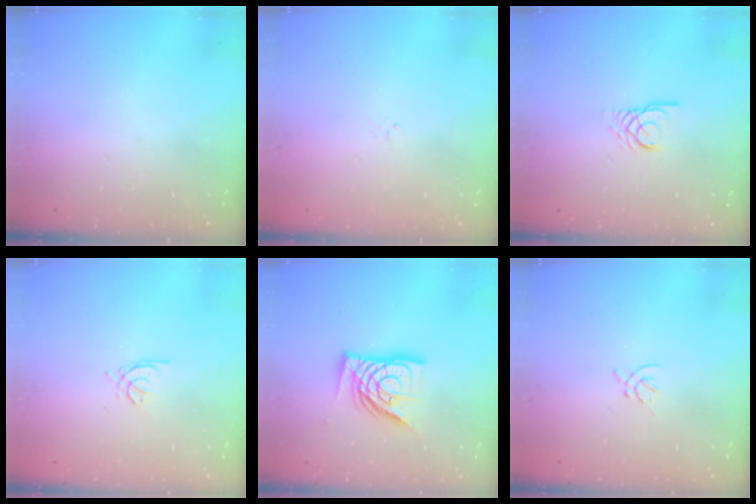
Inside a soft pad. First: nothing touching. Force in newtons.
{"total": 0.7, "press": 0.5, "slide": 0.4}
{"total": 3.0, "press": 2.9, "slide": 0.3}
{"total": 1.2, "press": 1.1, "slide": 0.4}
{"total": 14.0, "press": 14.0, "slide": 1.1}
{"total": 1.4, "press": 1.3, "slide": 0.5}